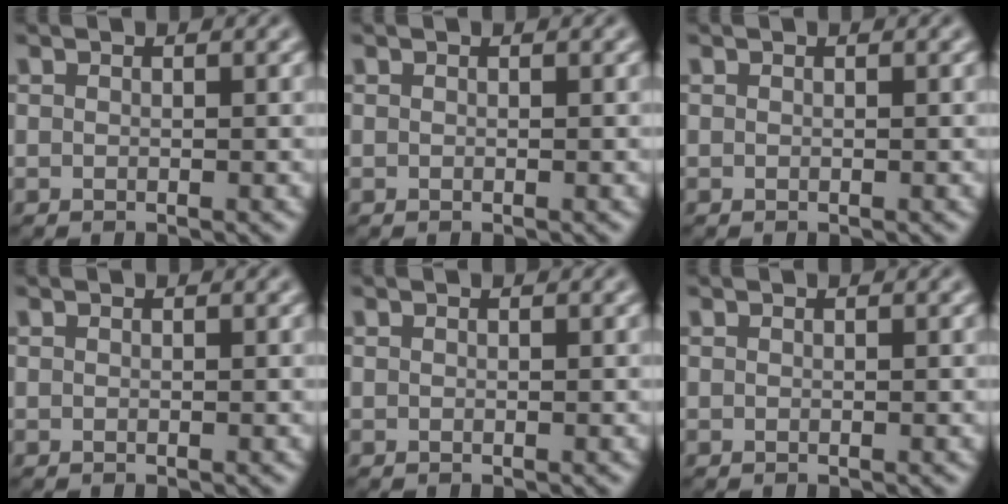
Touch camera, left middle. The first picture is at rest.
{"total": 0.0}
{"total": 0.0}
{"total": 0.0}
{"total": 0.0}
{"total": 0.0}